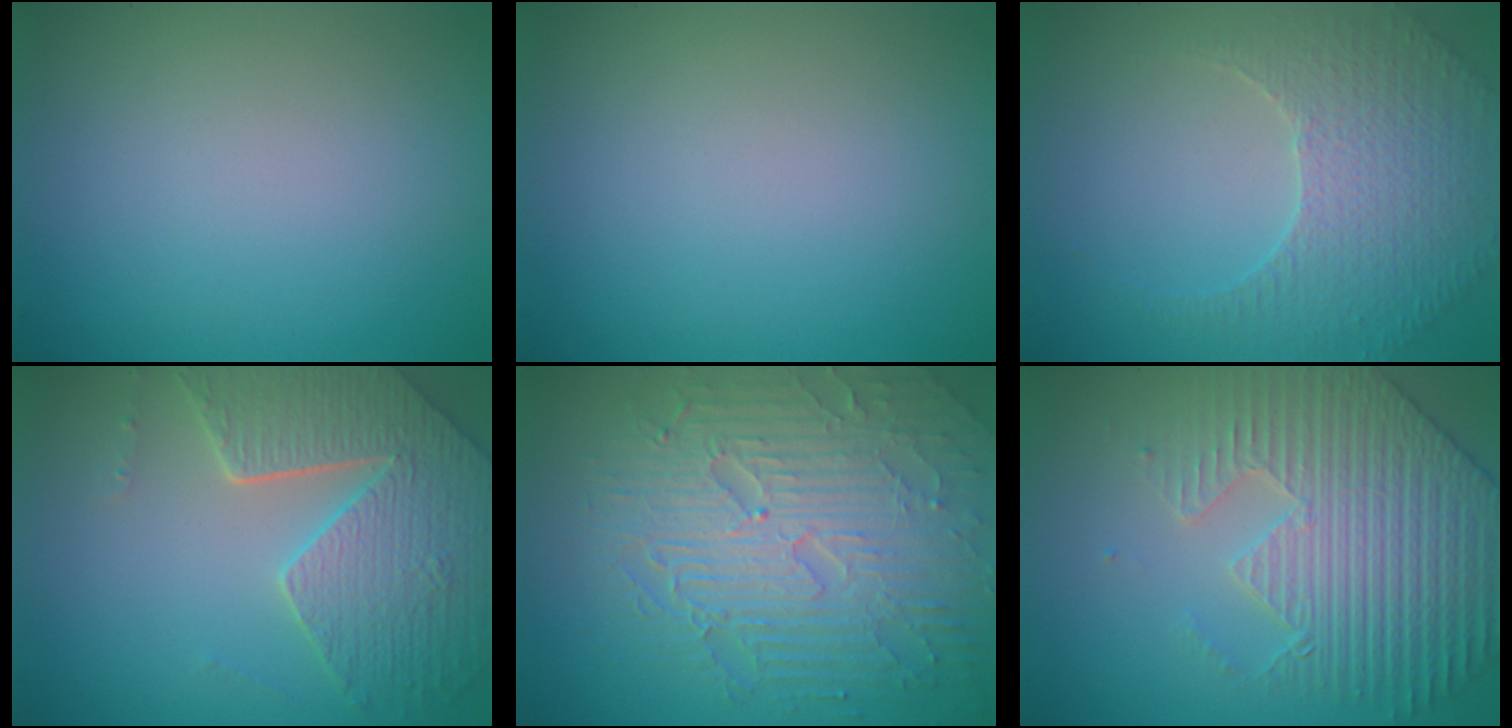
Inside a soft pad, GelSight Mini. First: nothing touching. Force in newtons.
{"total": 0.0}
{"total": 4.1, "press": 3.7, "slide": 1.9}
{"total": 6.9, "press": 5.3, "slide": 4.4}
{"total": 9.2, "press": 6.3, "slide": 6.7}
{"total": 6.6, "press": 5.7, "slide": 3.2}